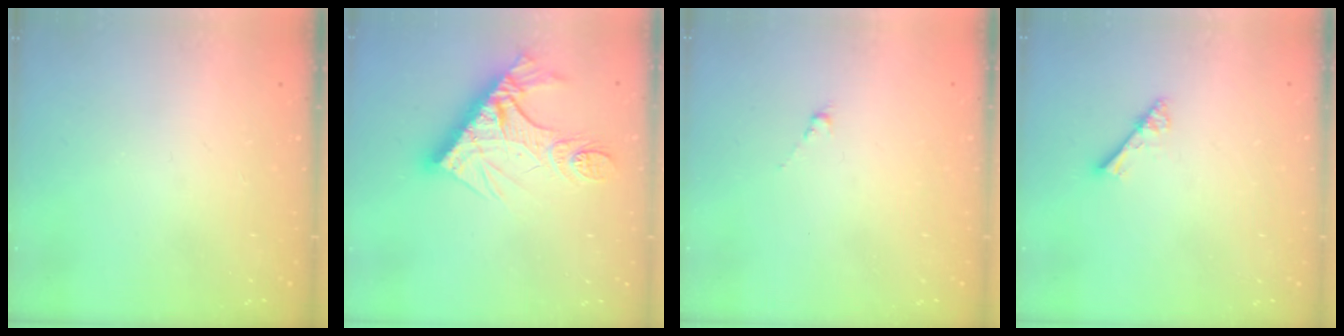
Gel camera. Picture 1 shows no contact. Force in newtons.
{"total": 15.0, "press": 14.9, "slide": 1.4}
{"total": 0.0}
{"total": 2.8, "press": 2.8, "slide": 0.3}